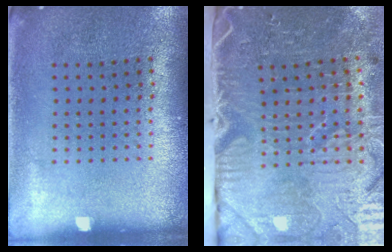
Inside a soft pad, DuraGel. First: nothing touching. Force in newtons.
{"total": 5.3, "press": 4.4, "slide": 3.0}